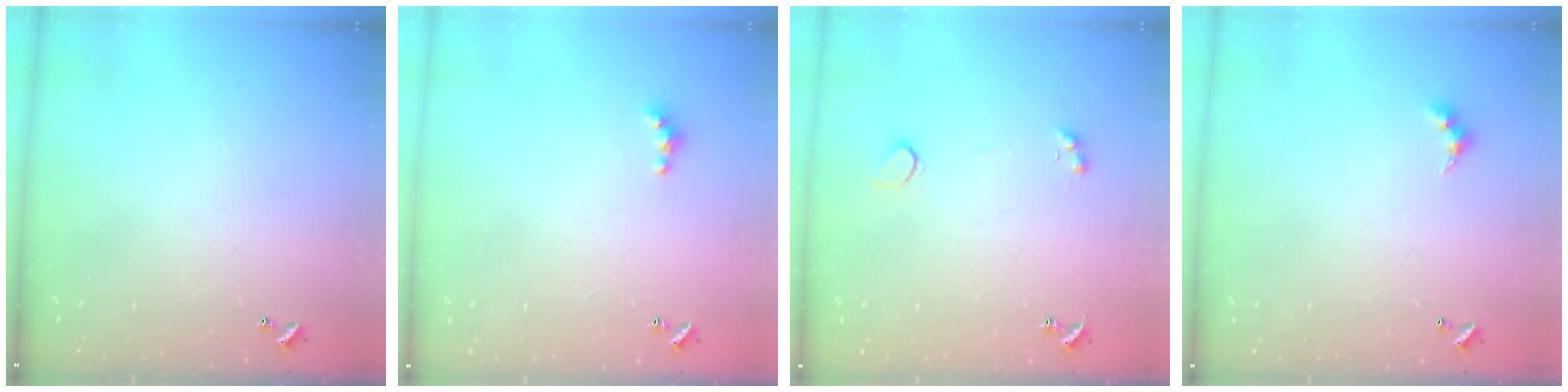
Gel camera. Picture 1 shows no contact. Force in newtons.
{"total": 2.8, "press": 2.8, "slide": 0.5}
{"total": 2.1, "press": 1.9, "slide": 1.0}
{"total": 3.0, "press": 2.9, "slide": 0.5}